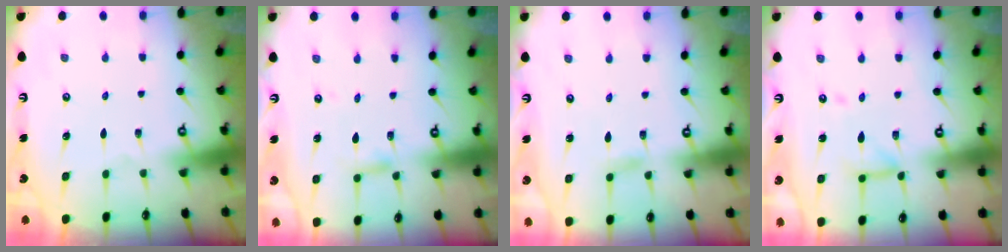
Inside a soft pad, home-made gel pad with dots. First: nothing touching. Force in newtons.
{"total": 3.0, "press": 3.0, "slide": 0.2}
{"total": 3.1, "press": 3.1, "slide": 0.3}
{"total": 10.4, "press": 10.4, "slide": 0.9}